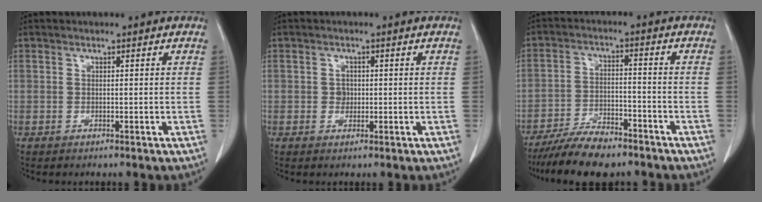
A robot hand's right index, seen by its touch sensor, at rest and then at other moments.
{"total": 1.7, "force": [-0.1, 1.5, 0.8], "torque": [-0.012, 0.003, 0.001]}
{"total": 9.7, "force": [-8.2, 2.4, 4.6], "torque": [-0.078, -0.015, -0.141]}